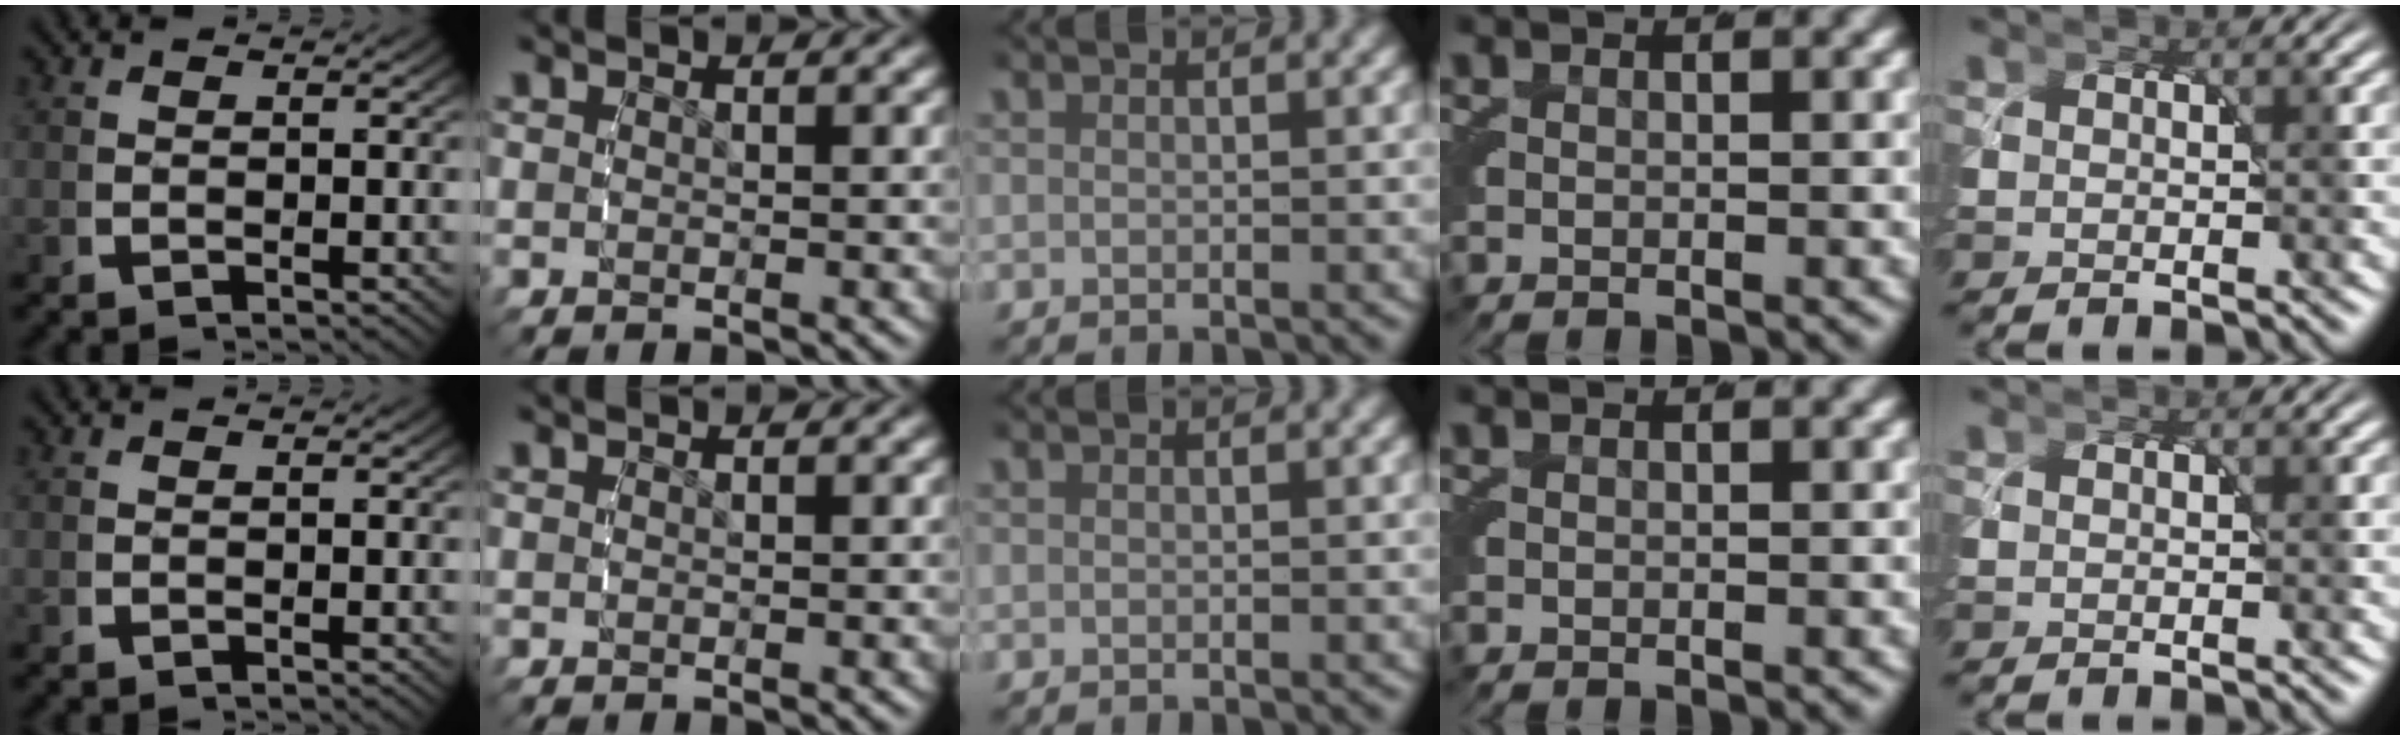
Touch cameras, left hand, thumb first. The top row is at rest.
{}